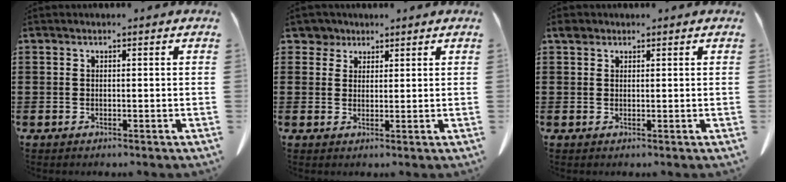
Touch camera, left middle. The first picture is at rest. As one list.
[{"total": 3.2, "force": [2.3, 2.1, 0.6], "torque": [-0.026, 0.011, 0.045]}, {"total": 1.4, "force": [1.1, 0.8, 0.5], "torque": [-0.015, 0.001, 0.022]}]